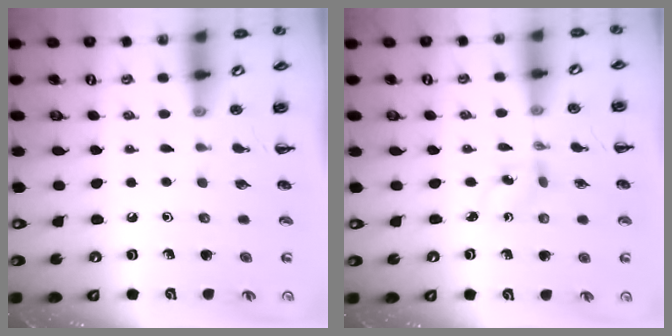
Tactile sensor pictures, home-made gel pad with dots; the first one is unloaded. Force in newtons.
{"total": 1.2, "press": 1.1, "slide": 0.6}